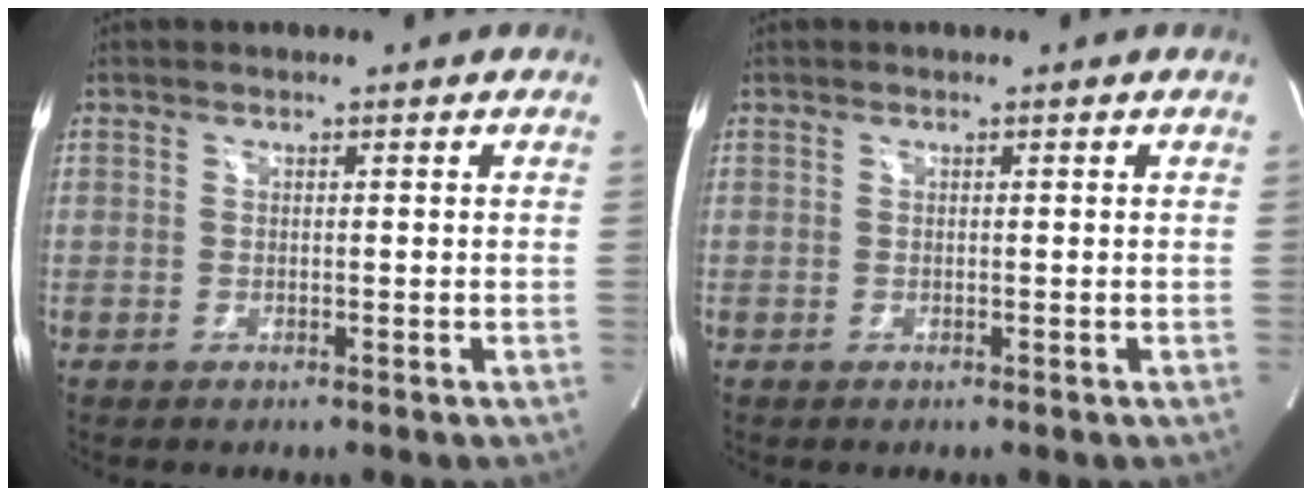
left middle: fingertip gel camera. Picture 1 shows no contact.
{"total": 0.0}